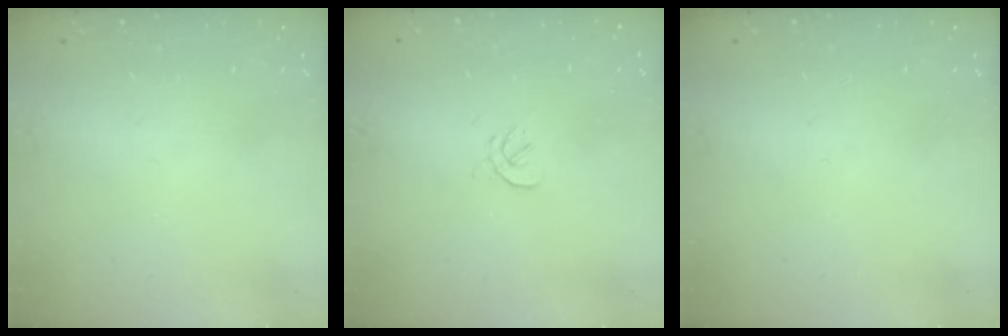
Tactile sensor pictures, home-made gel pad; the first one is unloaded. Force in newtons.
{"total": 1.6, "press": 1.5, "slide": 0.6}
{"total": 0.0}